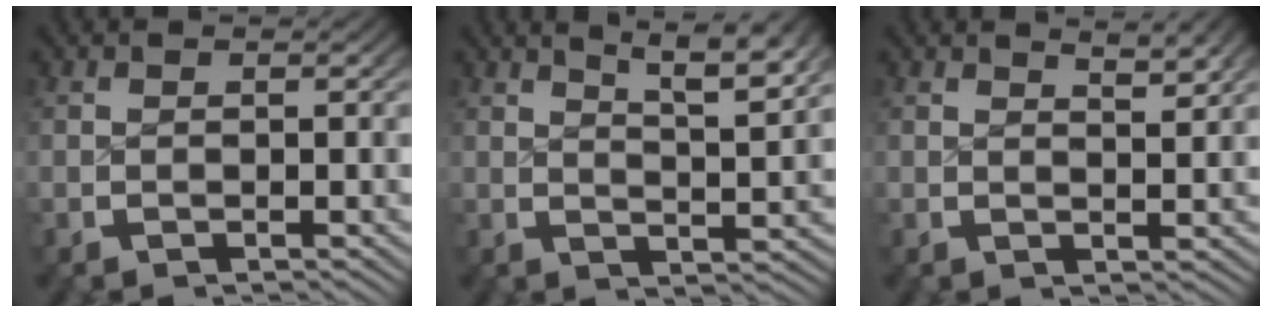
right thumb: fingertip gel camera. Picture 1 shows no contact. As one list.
[{"total": 6.5, "force": [4.0, 2.2, 4.6], "torque": [-0.056, 0.004, 0.061]}, {"total": 2.5, "force": [1.9, 0.3, 1.5], "torque": [-0.018, -0.004, 0.033]}]